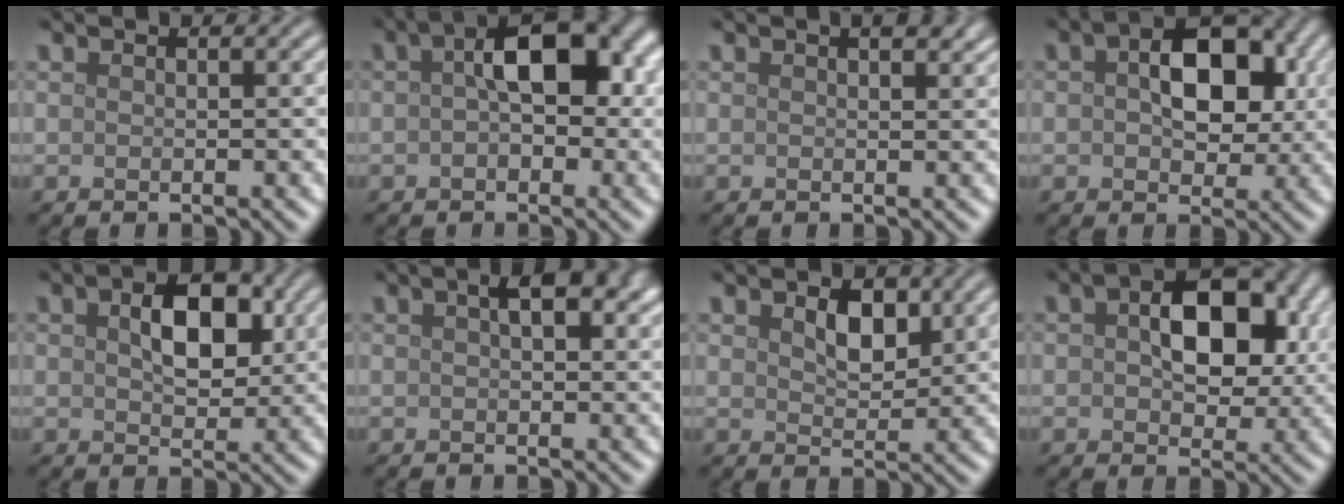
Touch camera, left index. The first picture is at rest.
{"total": 7.7, "force": [1.0, 4.2, 6.4], "torque": [-0.073, 0.020, 0.002]}
{"total": 1.7, "force": [1.1, 0.5, 1.2], "torque": [-0.010, 0.000, 0.018]}
{"total": 8.1, "force": [1.5, 5.0, 6.2], "torque": [-0.084, 0.009, 0.014]}
{"total": 5.5, "force": [1.2, 3.3, 4.2], "torque": [-0.071, 0.003, 0.015]}
{"total": 3.8, "force": [1.4, 1.8, 3.1], "torque": [-0.040, 0.008, 0.017]}
{"total": 2.8, "force": [1.1, 1.7, 1.9], "torque": [-0.037, -0.002, 0.018]}
{"total": 9.2, "force": [1.8, 5.6, 7.1], "torque": [-0.096, 0.009, 0.020]}